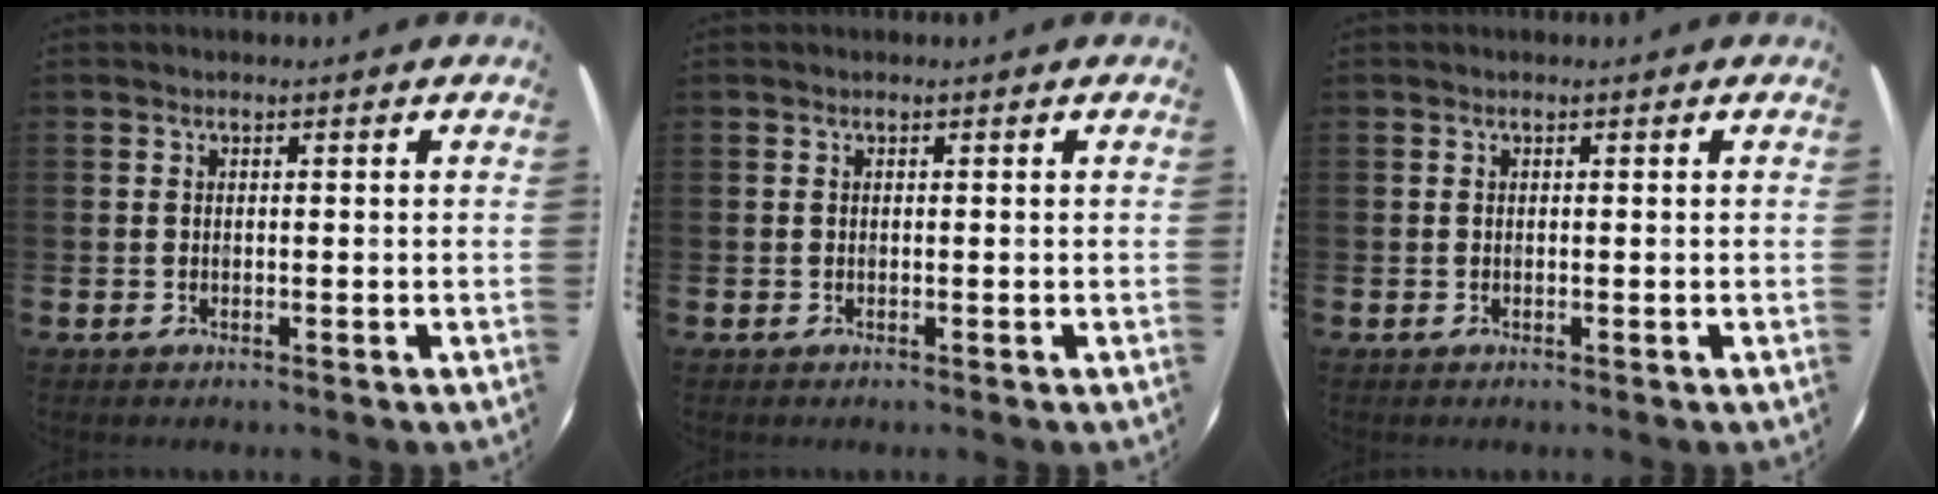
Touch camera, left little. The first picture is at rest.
{"total": 0.0}
{"total": 0.0}